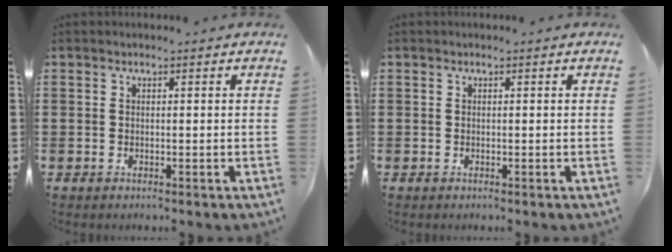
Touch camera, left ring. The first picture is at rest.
{"total": 0.0}